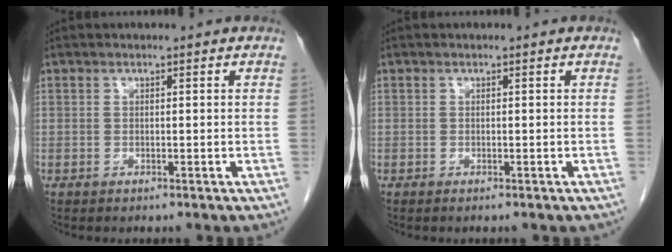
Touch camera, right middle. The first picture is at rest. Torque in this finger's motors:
{"motor_torque": [0.06, -0.03, 0.01, 0.01]}